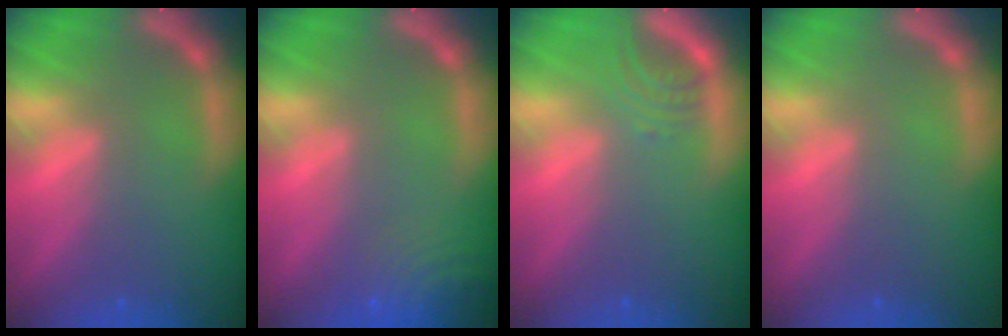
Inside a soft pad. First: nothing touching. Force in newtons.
{"total": 6.5}
{"total": 2.5}
{"total": 0.0}